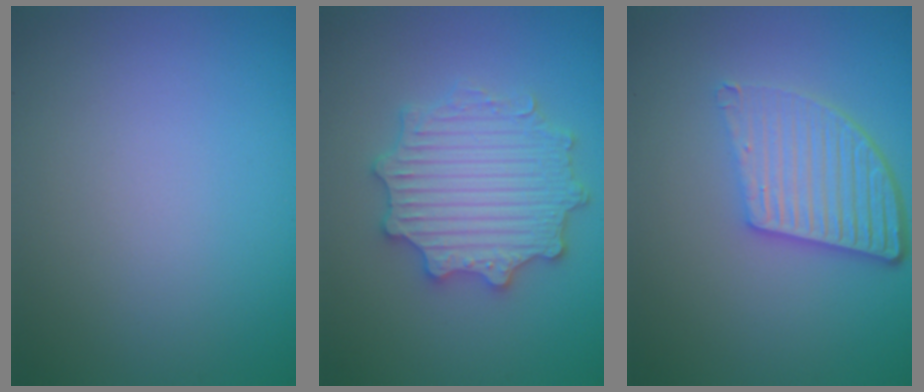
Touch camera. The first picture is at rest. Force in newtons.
{"total": 5.6, "press": 5.5, "slide": 1.0}
{"total": 5.4, "press": 3.8, "slide": 3.9}